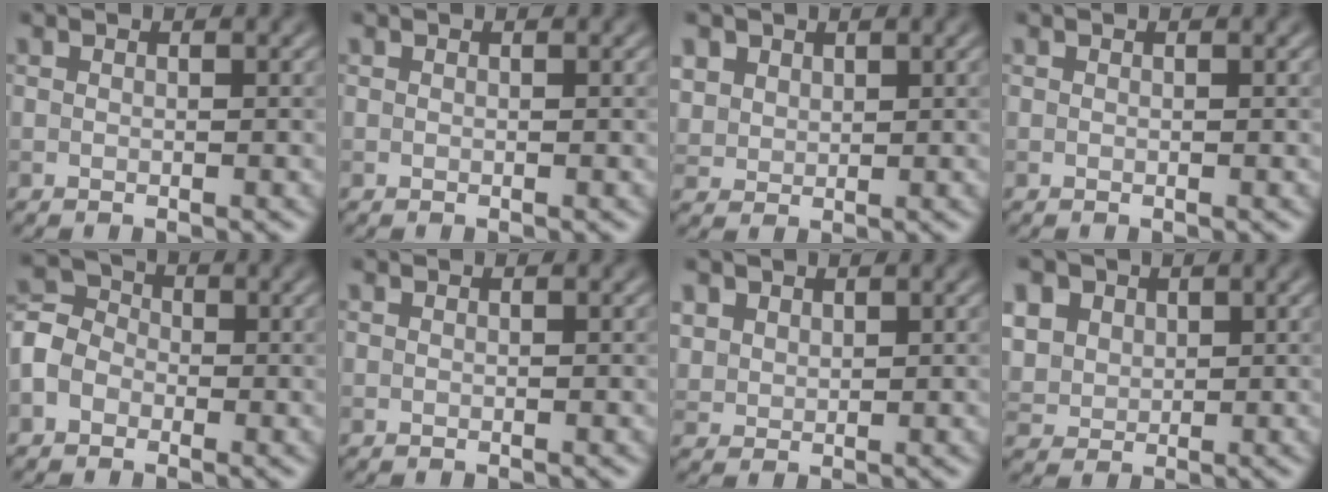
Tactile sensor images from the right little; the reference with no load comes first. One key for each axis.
{"total": 0.0}
{"total": 3.1, "fx": 1.8, "fy": 2.3, "fz": 1.1, "tx": -0.049, "ty": 0.001, "tz": 0.048}
{"total": 0.0}
{"total": 3.9, "fx": -1.5, "fy": 3.1, "fz": 1.7, "tx": -0.036, "ty": 0.008, "tz": -0.038}
{"total": 0.0}
{"total": 1.8, "fx": 1.2, "fy": 1.3, "fz": 0.5, "tx": -0.021, "ty": -0.008, "tz": 0.036}
{"total": 8.2, "fx": 3.8, "fy": 6.2, "fz": 3.8, "tx": -0.098, "ty": 0.022, "tz": 0.057}